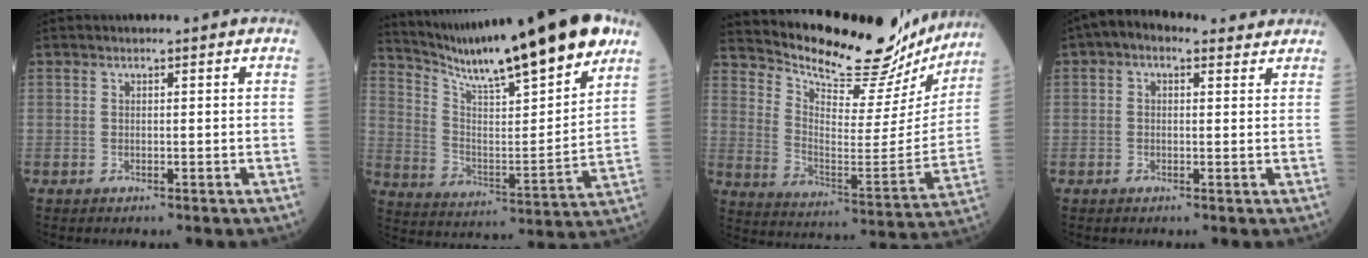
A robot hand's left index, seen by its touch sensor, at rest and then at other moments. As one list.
[{"total": 21.4, "force": [17.2, 1.1, 12.6], "torque": [-0.208, -0.017, 0.275]}, {"total": 22.7, "force": [21.1, 5.3, 6.6], "torque": [-0.109, -0.061, 0.291]}, {"total": 5.0, "force": [2.9, 2.8, 2.9], "torque": [-0.046, 0.036, 0.042]}]